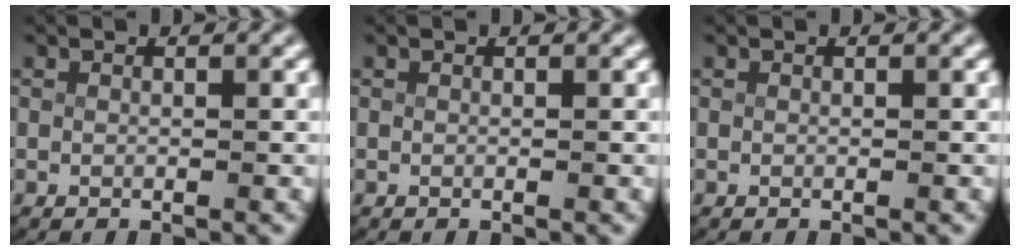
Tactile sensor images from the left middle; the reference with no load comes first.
{"total": 0.0}
{"total": 0.0}